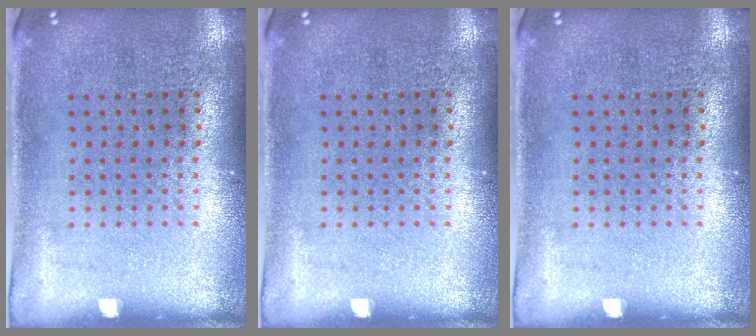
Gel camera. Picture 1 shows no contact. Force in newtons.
{"total": 0.0}
{"total": 0.0}